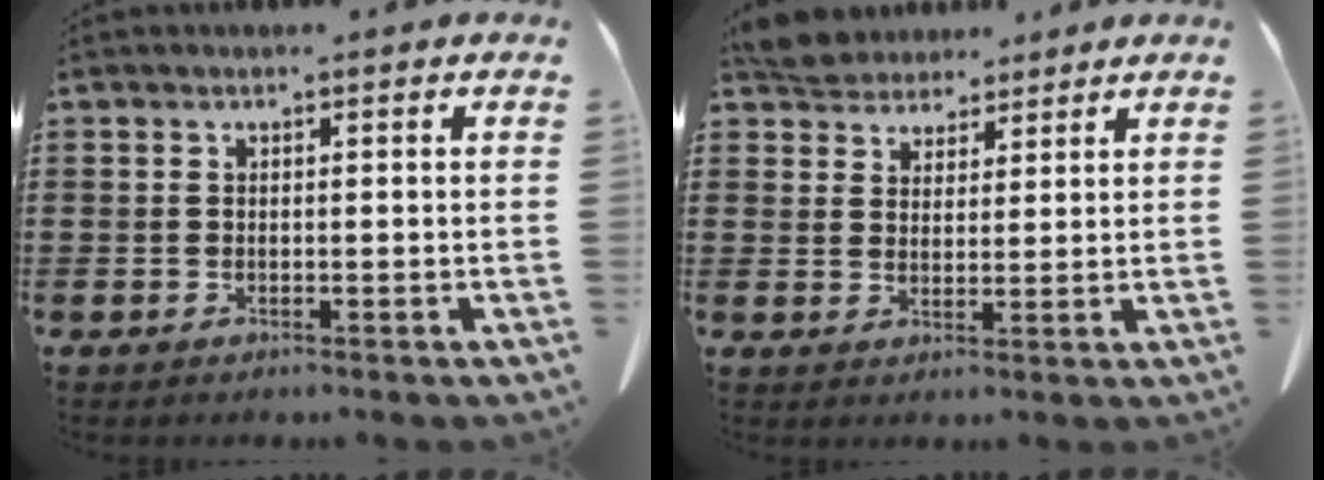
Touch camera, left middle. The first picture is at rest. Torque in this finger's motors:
{"motor_torque": [0.27, 0.23, 0.04, 0.00]}